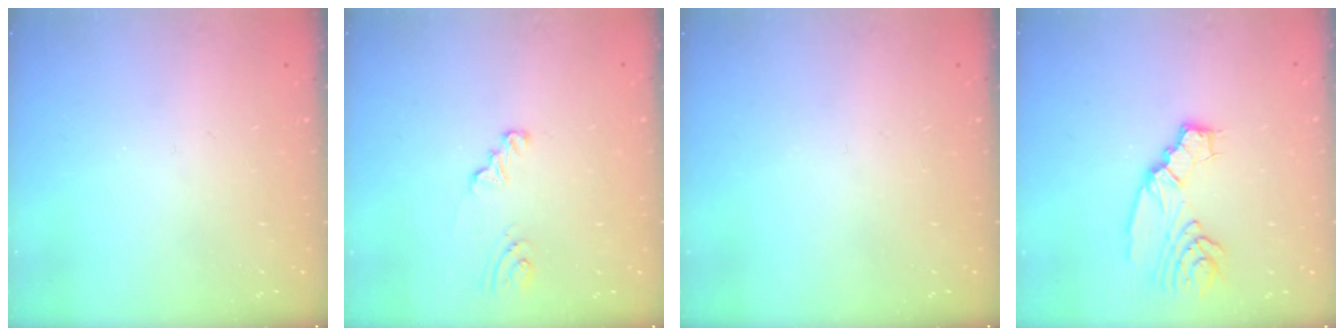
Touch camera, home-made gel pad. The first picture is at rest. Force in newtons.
{"total": 2.5, "press": 2.5, "slide": 0.2}
{"total": 0.0}
{"total": 8.1, "press": 8.1, "slide": 0.8}